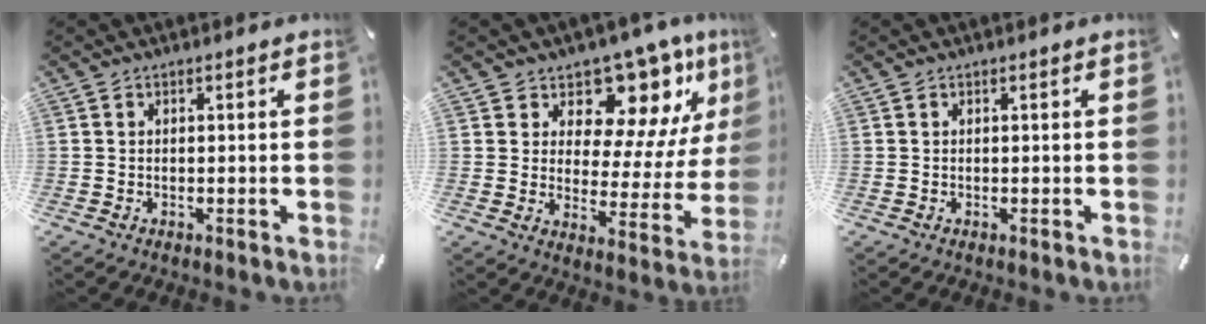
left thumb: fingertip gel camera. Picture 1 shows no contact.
{"total": 12.4, "force": [9.4, 6.8, 4.2], "torque": [-0.055, -0.103, 0.162]}
{"total": 0.0}